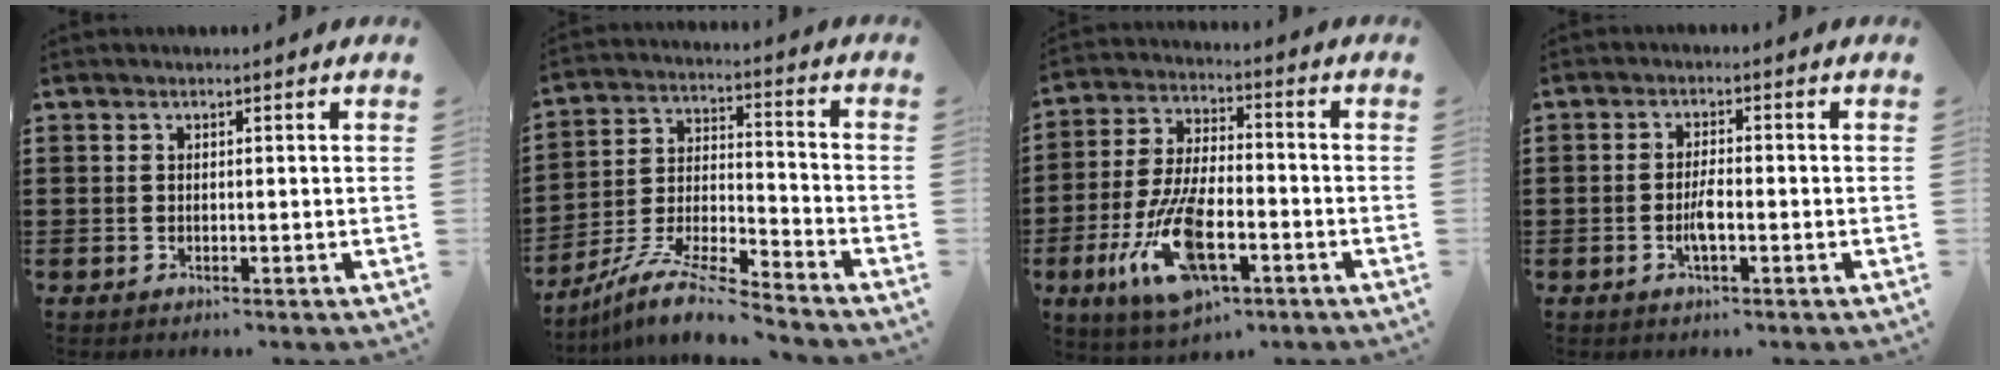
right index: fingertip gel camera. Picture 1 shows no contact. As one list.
[{"total": 9.8, "force": [-9.1, 0.4, 3.7], "torque": [-0.075, 0.010, -0.183]}, {"total": 13.9, "force": [-5.7, 5.7, 11.3], "torque": [-0.249, -0.005, -0.105]}, {"total": 3.0, "force": [-0.9, 0.7, 2.7], "torque": [-0.063, -0.004, -0.022]}]